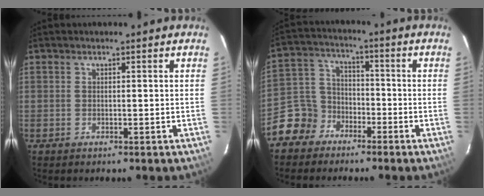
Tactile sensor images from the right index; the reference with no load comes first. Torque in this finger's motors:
{"motor_torque": [-0.27, -0.17, -1.05, -0.21]}